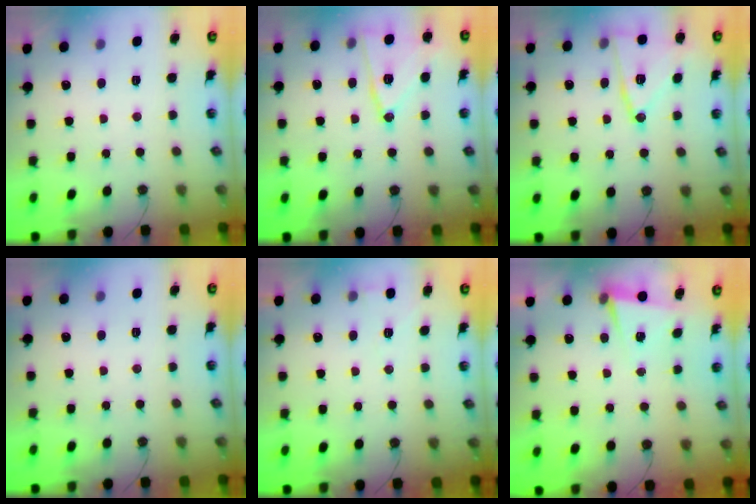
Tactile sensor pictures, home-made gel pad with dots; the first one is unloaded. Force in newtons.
{"total": 14.0, "press": 13.9, "slide": 1.4}
{"total": 14.7, "press": 14.7, "slide": 0.5}
{"total": 0.0}
{"total": 2.5, "press": 2.4, "slide": 0.7}
{"total": 2.5, "press": 1.8, "slide": 1.8}